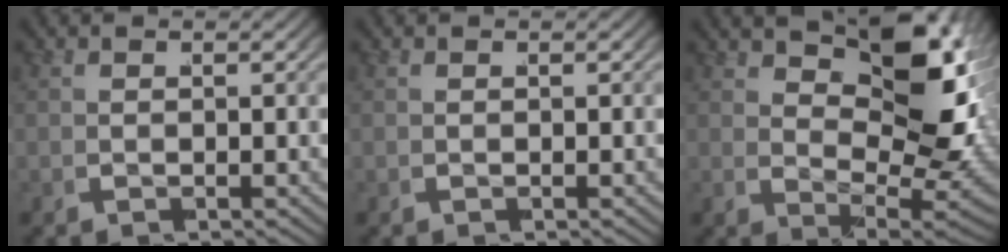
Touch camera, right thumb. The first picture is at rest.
{"total": 0.0}
{"total": 14.0, "force": [3.7, 7.0, 11.6], "torque": [-0.162, -0.020, 0.067]}